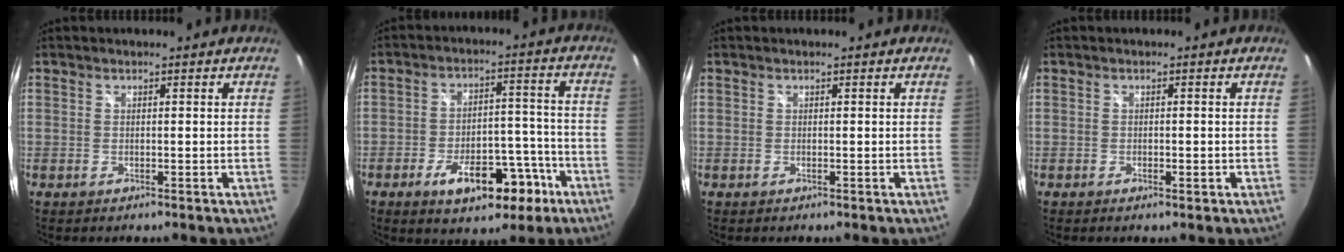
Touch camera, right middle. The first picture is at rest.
{"total": 12.7, "force": [-7.1, 6.2, 8.5], "torque": [-0.145, 0.019, -0.091]}
{"total": 0.0}
{"total": 1.2, "force": [-0.6, 0.5, 0.9], "torque": [-0.014, -0.001, -0.010]}